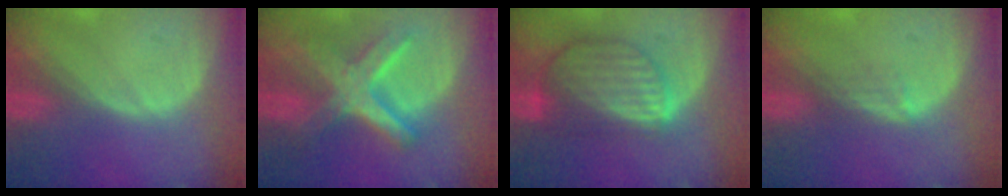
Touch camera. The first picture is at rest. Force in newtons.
{"total": 8.6, "press": 8.6, "slide": 0.7}
{"total": 8.8, "press": 7.7, "slide": 4.2}
{"total": 1.8, "press": 1.3, "slide": 1.2}